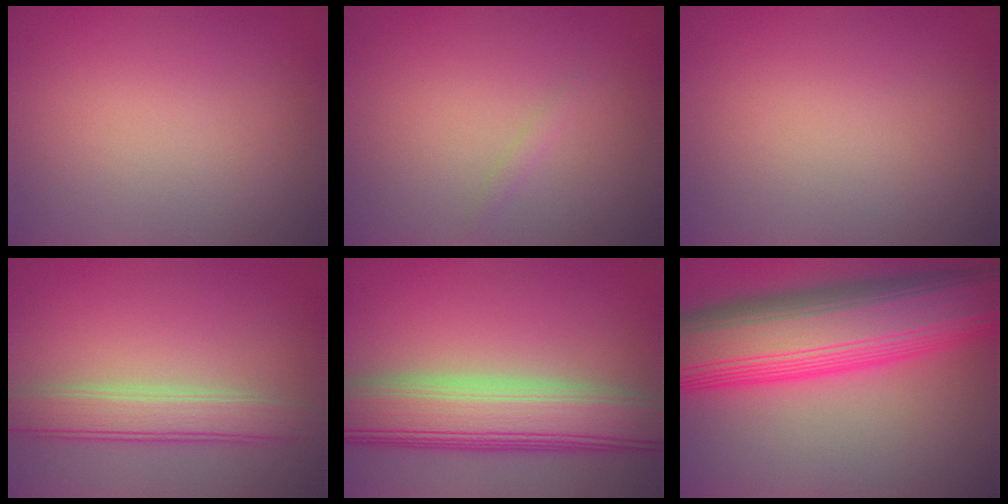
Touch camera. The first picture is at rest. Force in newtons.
{"total": 0.6, "press": 0.6, "slide": 0.0}
{"total": 0.0}
{"total": 4.0, "press": 4.0, "slide": 0.2}
{"total": 9.4, "press": 9.4, "slide": 0.4}
{"total": 13.8, "press": 13.8, "slide": 0.3}